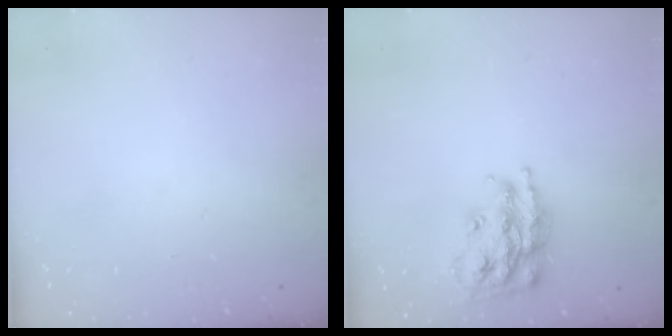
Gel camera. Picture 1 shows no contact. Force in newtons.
{"total": 17.9, "press": 17.8, "slide": 1.1}